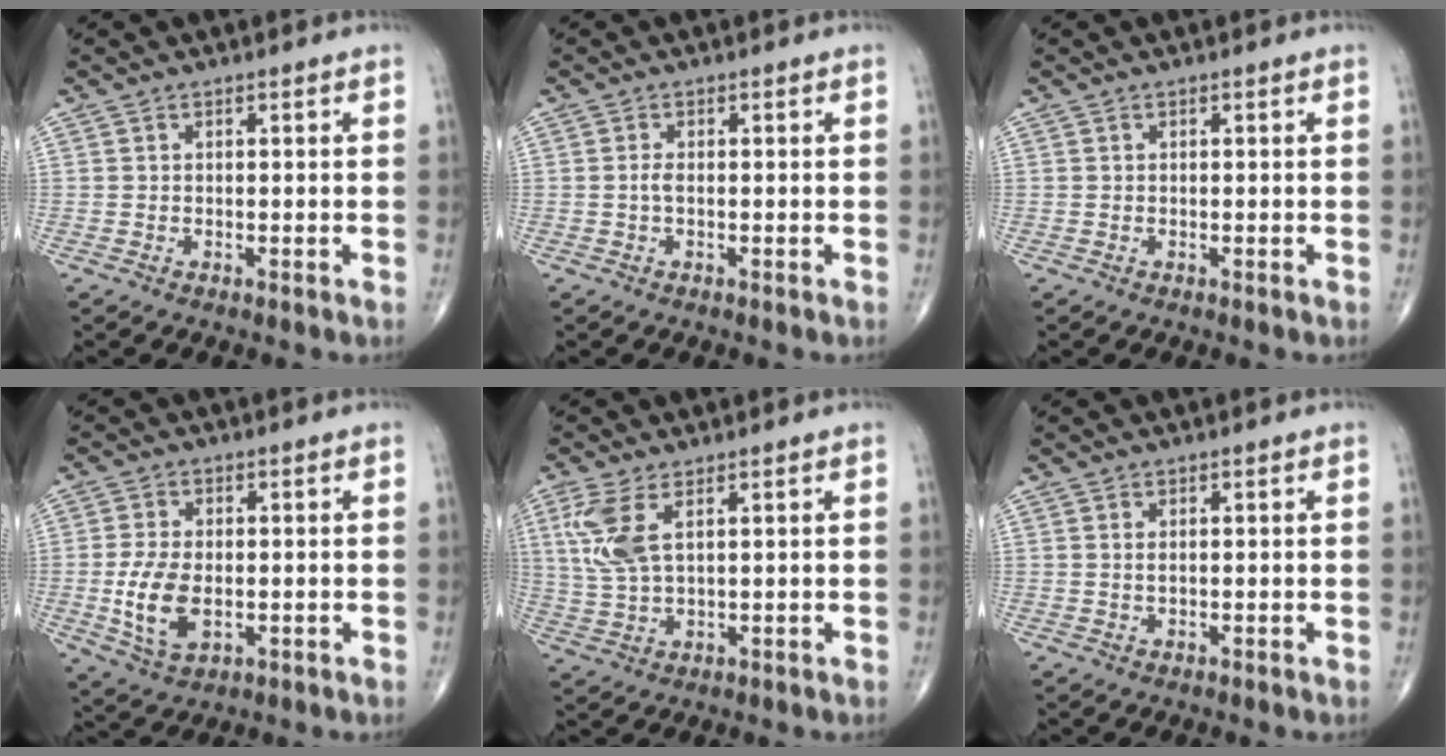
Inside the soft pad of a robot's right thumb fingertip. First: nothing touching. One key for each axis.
{"total": 1.0, "fx": -0.1, "fy": 0.3, "fz": 0.9, "tx": -0.023, "ty": -0.001, "tz": -0.004}
{"total": 0.0}
{"total": 9.0, "fx": -1.2, "fy": 5.1, "fz": 7.3, "tx": -0.142, "ty": -0.009, "tz": -0.016}
{"total": 7.3, "fx": 2.8, "fy": 2.9, "fz": 6.1, "tx": -0.153, "ty": -0.005, "tz": 0.063}
{"total": 0.9, "fx": 0.2, "fy": 0.3, "fz": 0.8, "tx": -0.016, "ty": -0.003, "tz": 0.006}